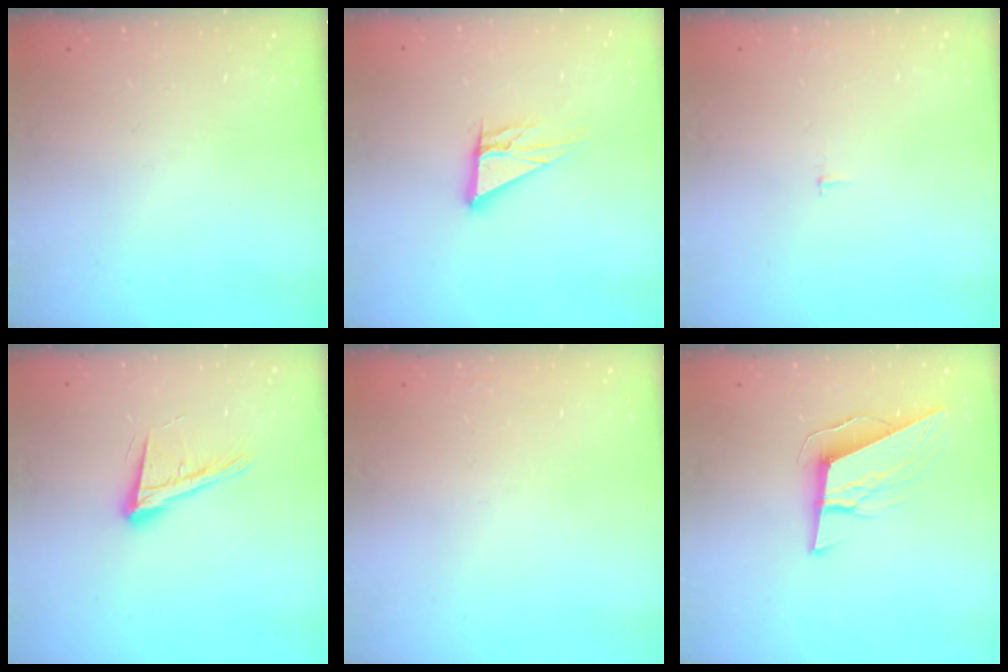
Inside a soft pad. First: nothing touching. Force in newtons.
{"total": 10.3, "press": 10.2, "slide": 1.0}
{"total": 2.1, "press": 2.1, "slide": 0.2}
{"total": 14.6, "press": 14.0, "slide": 3.9}
{"total": 1.8, "press": 1.7, "slide": 0.4}
{"total": 10.1, "press": 10.0, "slide": 1.6}